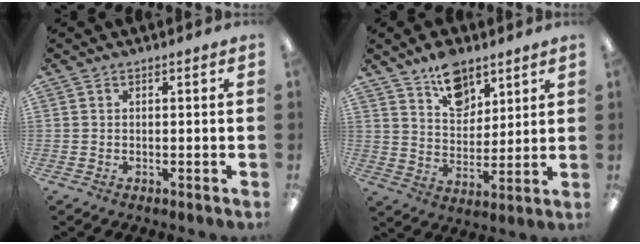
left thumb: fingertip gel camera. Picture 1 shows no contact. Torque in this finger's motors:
{"motor_torque": [0.13, 0.21, 0.02, -0.44, 0.08]}